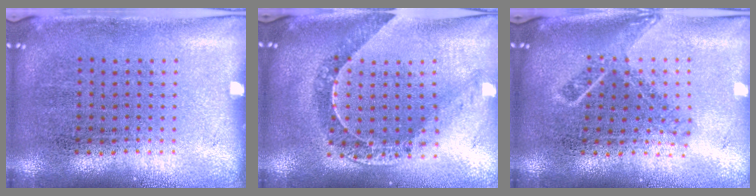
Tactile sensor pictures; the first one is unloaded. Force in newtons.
{"total": 0.7, "press": 0.7, "slide": 0.1}
{"total": 1.7, "press": 1.2, "slide": 1.2}